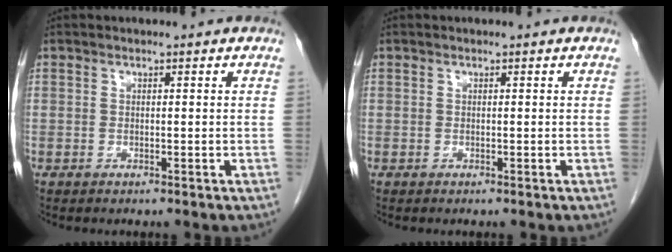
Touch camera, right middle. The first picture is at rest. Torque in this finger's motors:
{"motor_torque": [-0.12, -0.15, 0.01, 0.00]}